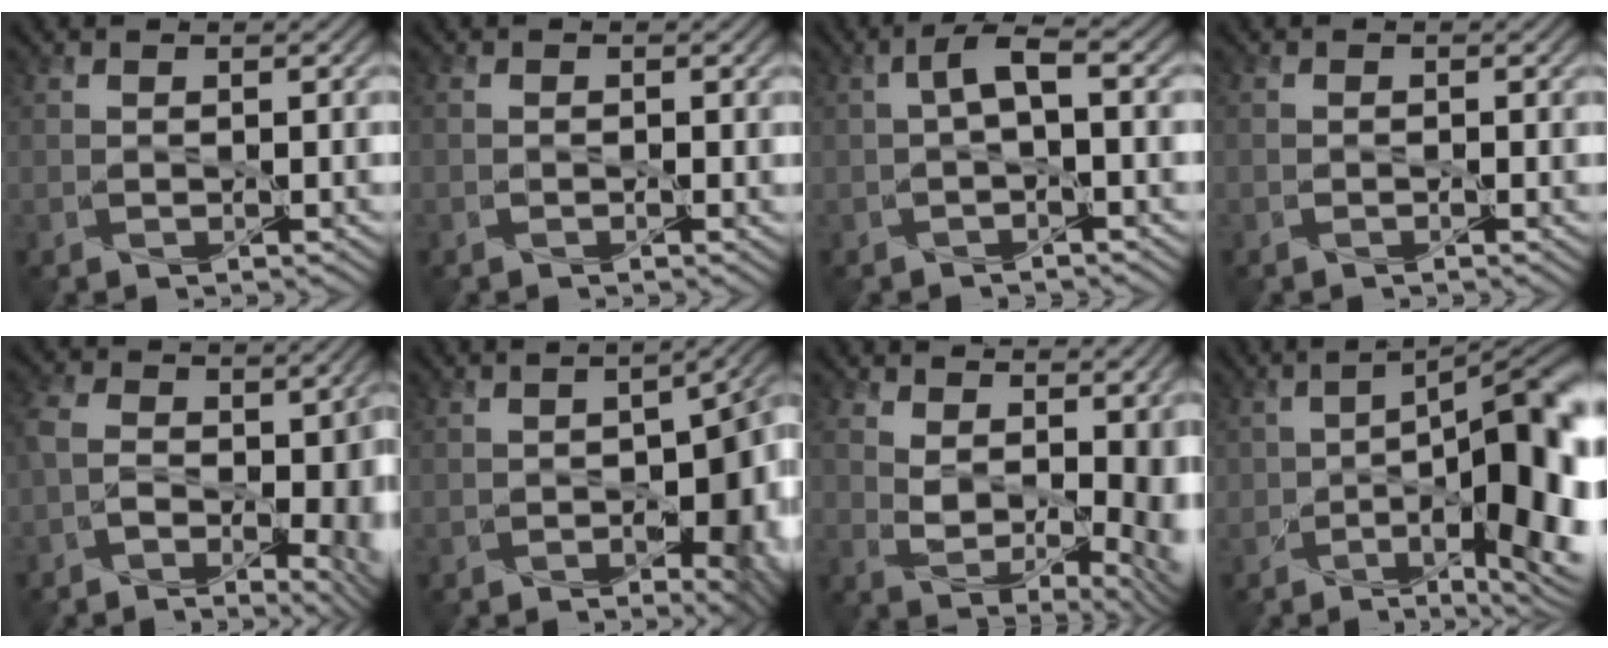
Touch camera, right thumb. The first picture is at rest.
{"total": 1.0, "force": [-0.2, 0.7, 0.6], "torque": [-0.009, 0.001, -0.007]}
{"total": 2.3, "force": [-0.6, 0.3, 2.2], "torque": [-0.044, 0.014, -0.016]}
{"total": 0.8, "force": [-0.4, 0.6, 0.3], "torque": [-0.005, 0.000, -0.010]}
{"total": 11.7, "force": [-3.4, 7.0, 8.7], "torque": [-0.148, -0.019, -0.047]}
{"total": 10.6, "force": [-3.4, 5.6, 8.4], "torque": [-0.091, -0.028, -0.036]}
{"total": 13.7, "force": [4.5, 7.6, 10.4], "torque": [-0.166, 0.006, 0.095]}
{"total": 16.9, "force": [-5.1, 6.8, 14.6], "torque": [-0.171, -0.011, -0.070]}